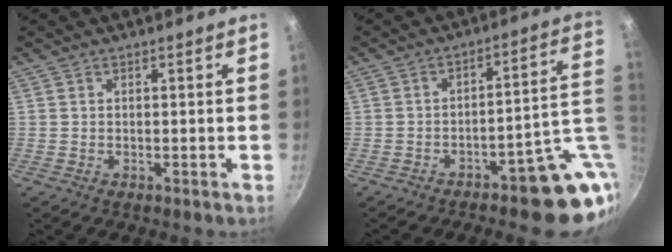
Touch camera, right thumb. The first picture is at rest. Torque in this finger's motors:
{"motor_torque": [2.39, 0.60, 0.56, -0.63, 0.05]}